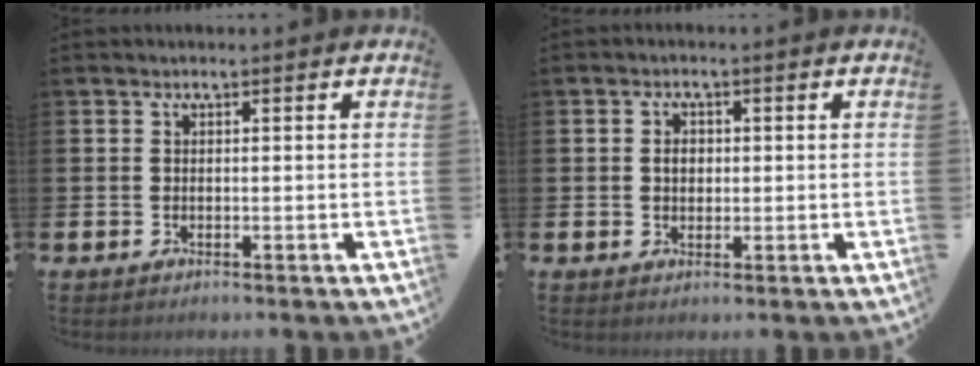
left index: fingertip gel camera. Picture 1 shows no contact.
{"total": 2.2, "force": [0.3, 1.7, 1.3], "torque": [-0.010, 0.002, 0.000]}